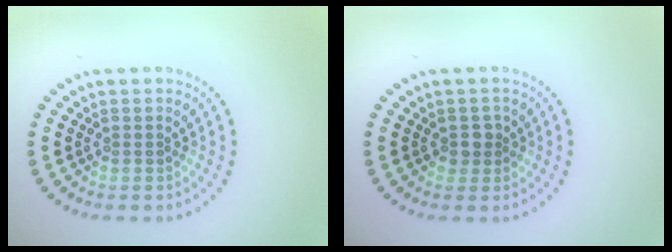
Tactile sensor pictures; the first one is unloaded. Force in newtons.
{"total": 1.5, "press": 1.2, "slide": 0.8}